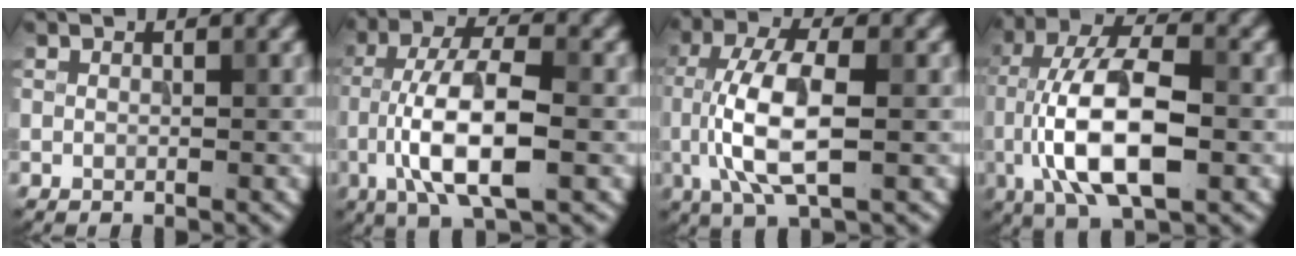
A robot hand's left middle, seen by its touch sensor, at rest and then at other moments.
{"total": 8.8, "force": [-2.5, 2.8, 7.9], "torque": [-0.153, 0.011, -0.050]}
{"total": 7.1, "force": [-0.6, 2.5, 6.7], "torque": [-0.142, 0.006, -0.013]}
{"total": 10.7, "force": [-2.1, 4.2, 9.6], "torque": [-0.179, 0.017, -0.044]}